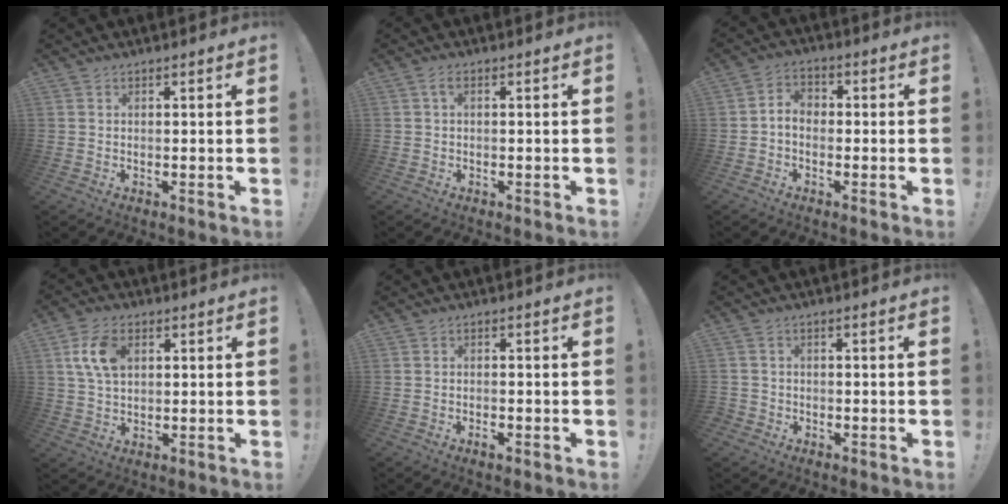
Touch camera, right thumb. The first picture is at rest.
{"total": 1.6, "force": [0.3, 0.6, 1.4], "torque": [-0.021, 0.002, 0.003]}
{"total": 4.5, "force": [-0.9, 3.2, 3.1], "torque": [-0.062, 0.009, -0.016]}
{"total": 10.0, "force": [3.0, 6.3, 7.1], "torque": [-0.137, 0.007, 0.056]}
{"total": 1.4, "force": [-1.0, 0.3, 1.0], "torque": [-0.008, -0.001, -0.020]}
{"total": 1.8, "force": [-0.9, 1.4, 0.5], "torque": [-0.011, 0.006, -0.016]}